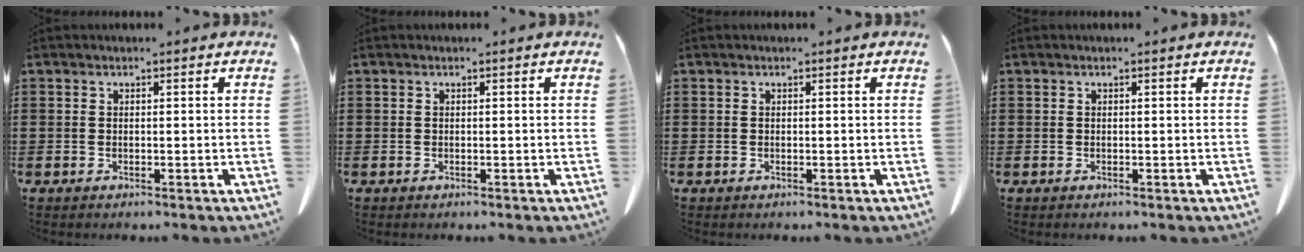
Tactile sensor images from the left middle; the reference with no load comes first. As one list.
[{"total": 0.0}, {"total": 0.0}, {"total": 0.0}]